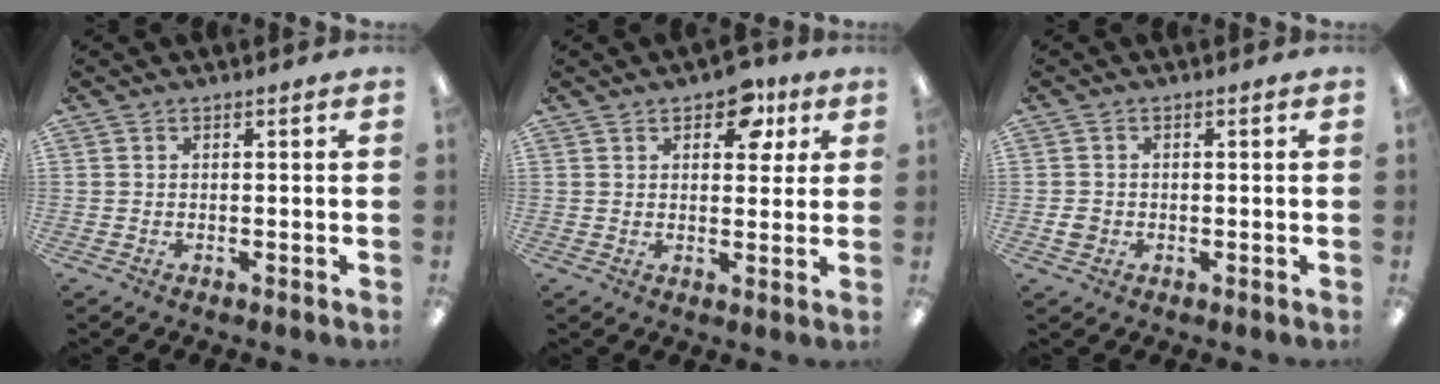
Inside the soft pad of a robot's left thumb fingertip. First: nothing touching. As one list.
[{"total": 7.8, "force": [4.4, 4.7, 4.4], "torque": [-0.034, -0.016, 0.071]}, {"total": 2.6, "force": [-0.6, 2.4, 0.6], "torque": [-0.002, 0.002, -0.012]}]